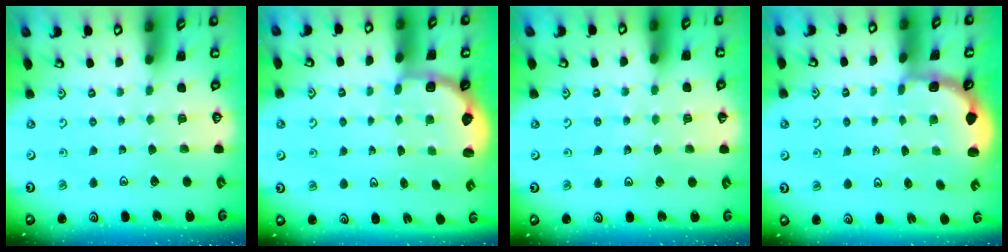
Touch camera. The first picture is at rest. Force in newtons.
{"total": 2.8, "press": 2.3, "slide": 1.5}
{"total": 3.0, "press": 3.0, "slide": 0.2}
{"total": 1.8, "press": 1.5, "slide": 1.1}